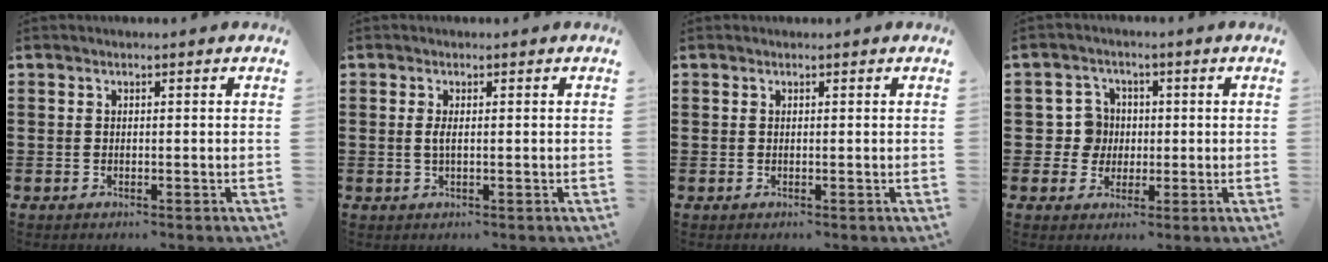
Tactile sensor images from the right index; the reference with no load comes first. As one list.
[{"total": 1.5, "force": [0.1, 0.3, 1.4], "torque": [-0.029, 0.000, 0.001]}, {"total": 0.0}, {"total": 4.9, "force": [0.0, 4.7, 1.5], "torque": [-0.048, 0.015, -0.002]}]